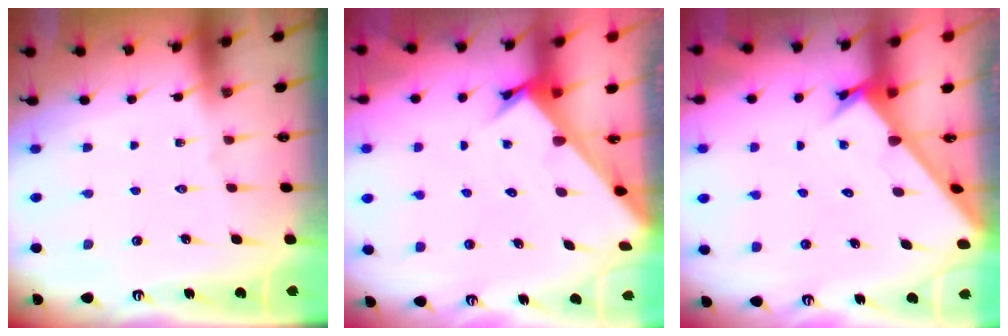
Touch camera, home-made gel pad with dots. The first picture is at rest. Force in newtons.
{"total": 2.6, "press": 2.6, "slide": 0.2}
{"total": 2.6, "press": 2.5, "slide": 0.3}